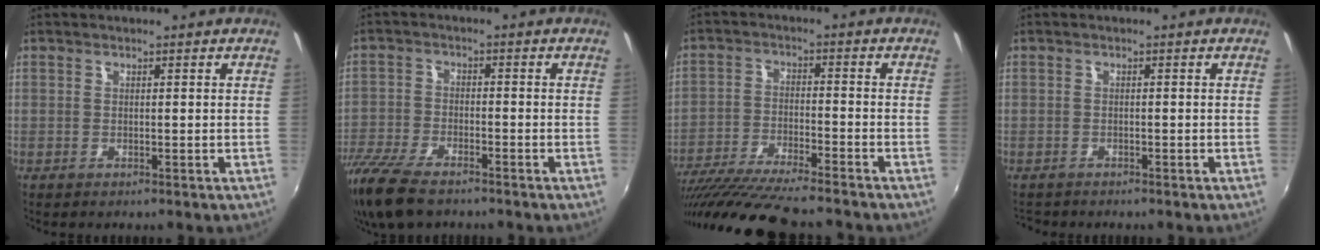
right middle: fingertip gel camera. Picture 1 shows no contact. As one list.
[{"total": 12.7, "force": [-9.8, 4.1, 6.9], "torque": [-0.171, -0.040, -0.187]}, {"total": 17.1, "force": [-14.8, 1.0, 8.5], "torque": [-0.174, -0.042, -0.252]}, {"total": 2.2, "force": [-2.1, 0.4, 0.5], "torque": [-0.019, -0.013, -0.036]}]